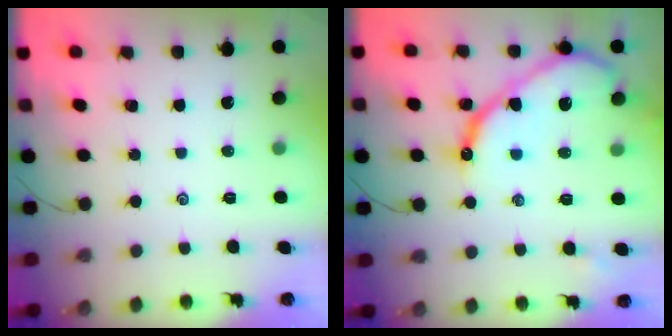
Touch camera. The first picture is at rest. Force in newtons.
{"total": 14.0, "press": 14.0, "slide": 0.9}